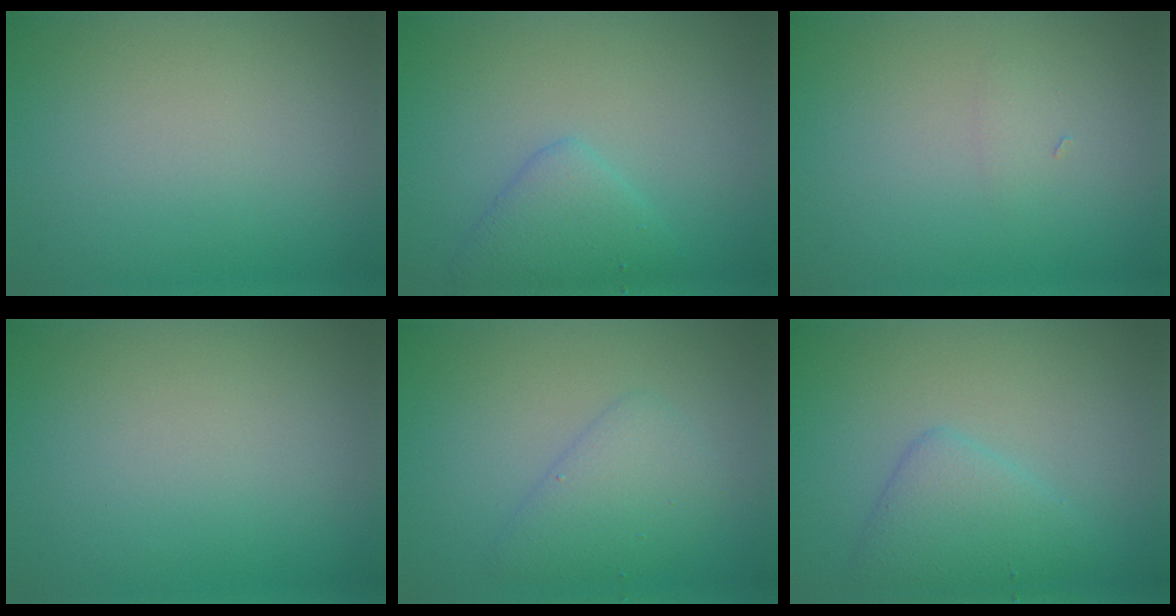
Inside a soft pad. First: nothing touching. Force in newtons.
{"total": 2.7, "press": 2.7, "slide": 0.2}
{"total": 0.6, "press": 0.6, "slide": 0.0}
{"total": 0.0}
{"total": 2.8, "press": 2.8, "slide": 0.1}
{"total": 3.1, "press": 3.1, "slide": 0.3}